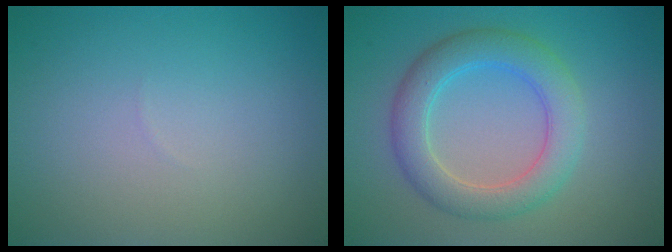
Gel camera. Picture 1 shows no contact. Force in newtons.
{"total": 4.9, "press": 4.9, "slide": 0.2}